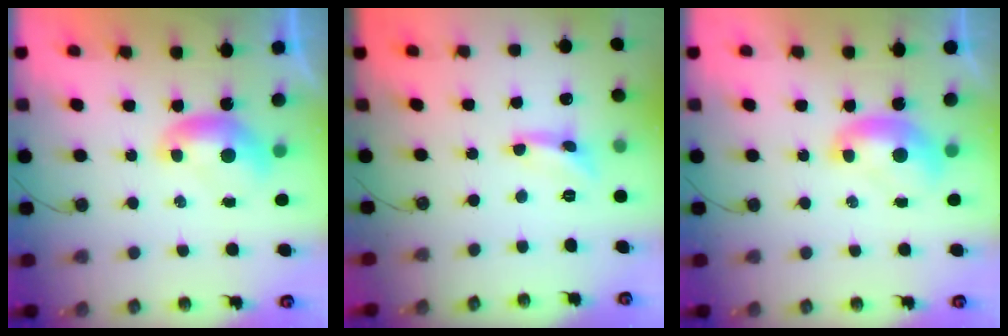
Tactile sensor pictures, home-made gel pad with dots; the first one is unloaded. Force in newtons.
{"total": 2.0, "press": 2.0, "slide": 0.0}
{"total": 1.3, "press": 1.3, "slide": 0.1}